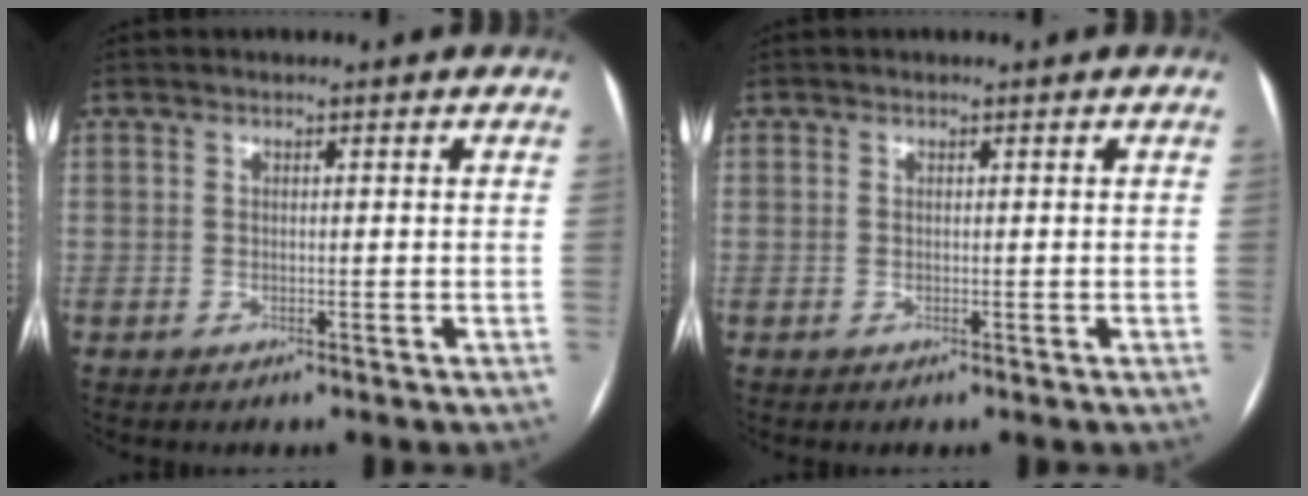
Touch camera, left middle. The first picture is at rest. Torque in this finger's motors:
{"motor_torque": [0.01, 0.01, -0.05, 0.00]}